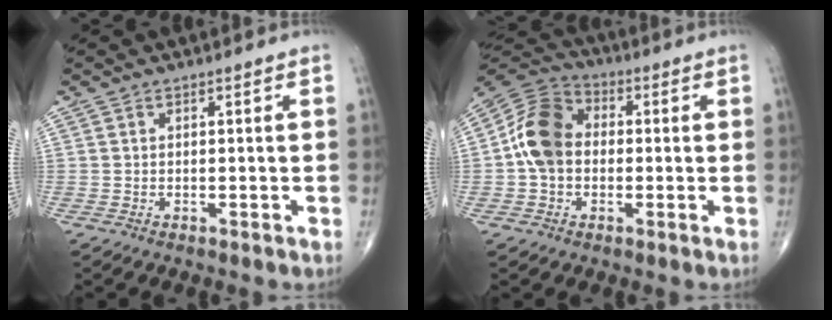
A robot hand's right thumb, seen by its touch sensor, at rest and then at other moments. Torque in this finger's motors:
{"motor_torque": [1.25, 1.78, 0.08, -0.05, 0.11]}